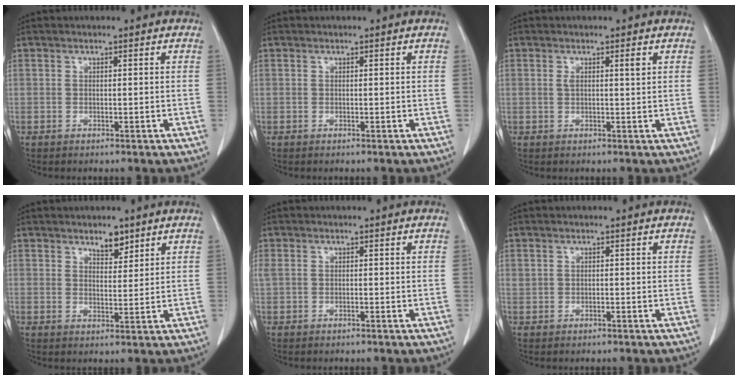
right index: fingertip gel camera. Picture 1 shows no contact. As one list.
[{"total": 0.0}, {"total": 1.8, "force": [0.8, 0.1, 1.6], "torque": [-0.033, 0.008, 0.017]}, {"total": 3.3, "force": [2.5, 1.4, 1.6], "torque": [-0.024, -0.006, 0.042]}, {"total": 1.0, "force": [0.2, 0.6, 0.7], "torque": [-0.034, 0.009, 0.012]}, {"total": 0.5, "force": [0.2, 0.3, 0.3], "torque": [-0.008, 0.003, 0.006]}]